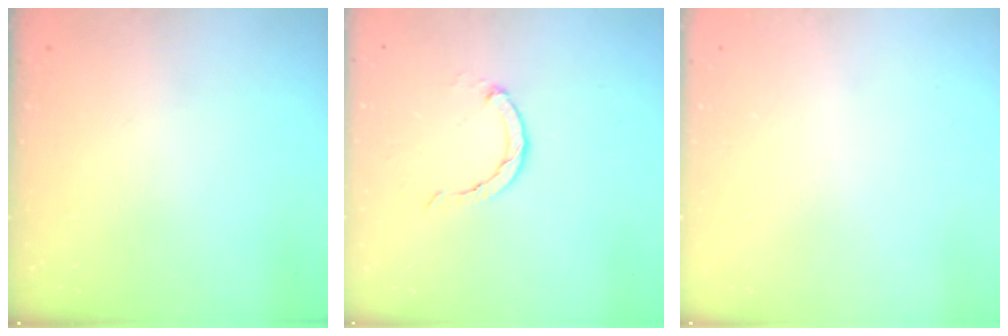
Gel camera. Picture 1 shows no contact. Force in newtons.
{"total": 2.4, "press": 2.4, "slide": 0.4}
{"total": 0.0}